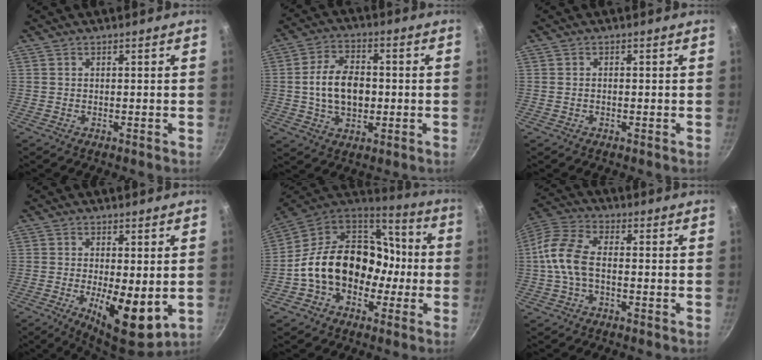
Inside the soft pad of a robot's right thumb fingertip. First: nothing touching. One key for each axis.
{"total": 11.1, "fx": -0.3, "fy": 7.2, "fz": 8.5, "tx": -0.133, "ty": 0.015, "tz": -0.009}
{"total": 0.6, "fx": -0.2, "fy": 0.4, "fz": 0.4, "tx": -0.008, "ty": 0.004, "tz": -0.004}
{"total": 10.9, "fx": -1.8, "fy": 4.1, "fz": 10.0, "tx": -0.142, "ty": -0.010, "tz": -0.015}
{"total": 21.2, "fx": -3.2, "fy": 16.2, "fz": 13.2, "tx": -0.176, "ty": 0.068, "tz": -0.053}
{"total": 9.3, "fx": -1.1, "fy": 5.0, "fz": 7.8, "tx": -0.165, "ty": 0.031, "tz": -0.040}